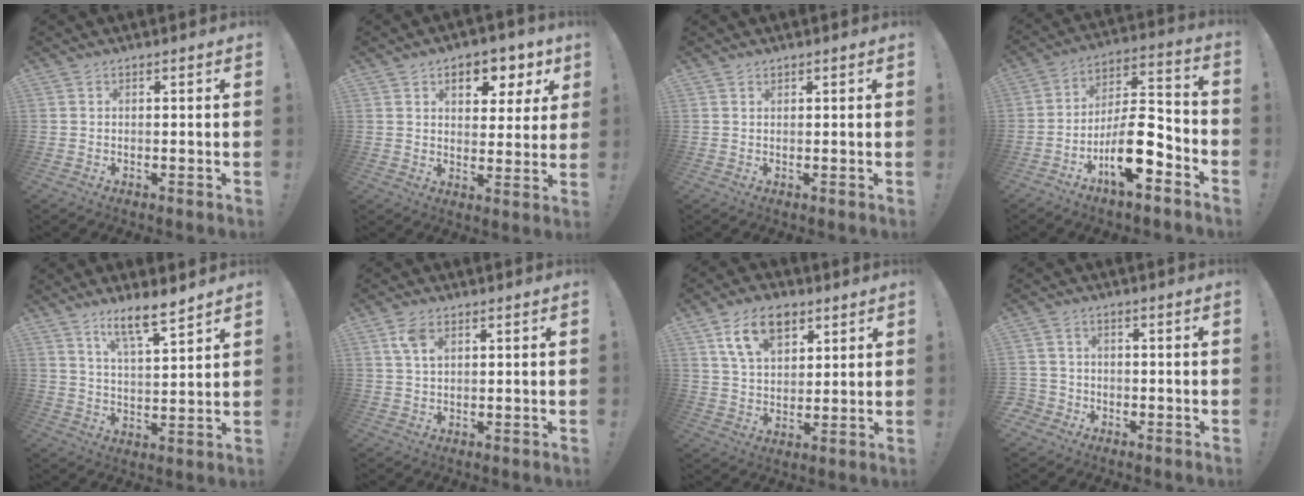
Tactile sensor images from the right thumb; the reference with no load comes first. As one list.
[{"total": 8.7, "force": [4.4, 5.4, 5.2], "torque": [-0.064, -0.021, 0.078]}, {"total": 0.8, "force": [0.7, 0.3, 0.1], "torque": [0.001, -0.002, 0.013]}, {"total": 15.9, "force": [-8.0, 5.9, 12.4], "torque": [-0.215, 0.050, -0.125]}, {"total": 9.9, "force": [7.4, 1.9, 6.4], "torque": [-0.106, -0.044, 0.127]}, {"total": 5.0, "force": [2.2, 2.7, 3.6], "torque": [-0.065, 0.000, 0.042]}, {"total": 12.9, "force": [7.0, 7.9, 7.4], "torque": [-0.119, -0.015, 0.131]}, {"total": 3.6, "force": [-1.4, 3.1, 1.0], "torque": [-0.032, 0.012, -0.024]}]